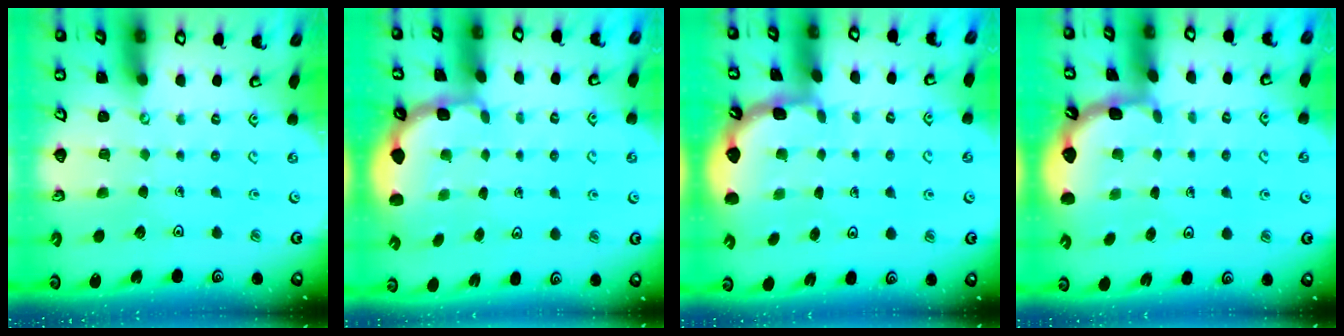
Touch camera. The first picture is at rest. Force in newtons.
{"total": 2.3, "press": 1.7, "slide": 1.6}
{"total": 1.9, "press": 1.9, "slide": 0.2}
{"total": 1.9, "press": 1.9, "slide": 0.2}